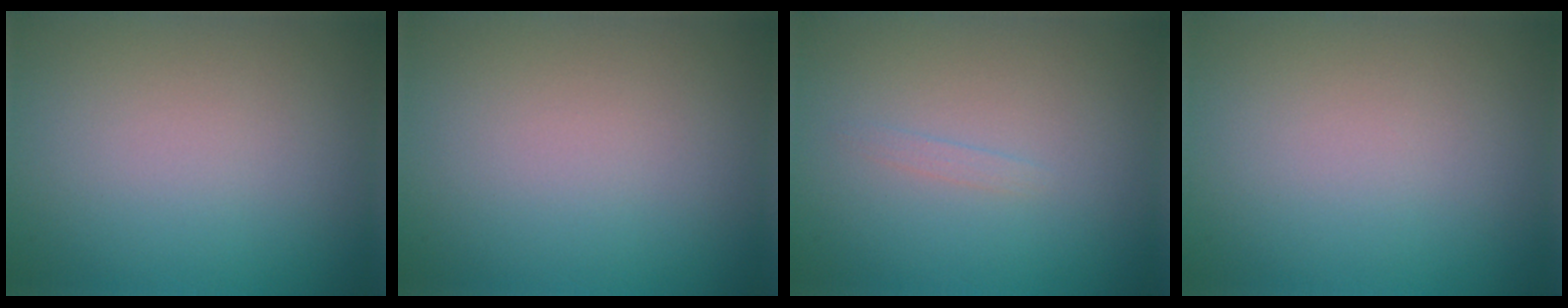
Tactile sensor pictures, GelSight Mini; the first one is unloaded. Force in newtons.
{"total": 0.0}
{"total": 0.6, "press": 0.6, "slide": 0.1}
{"total": 0.0}